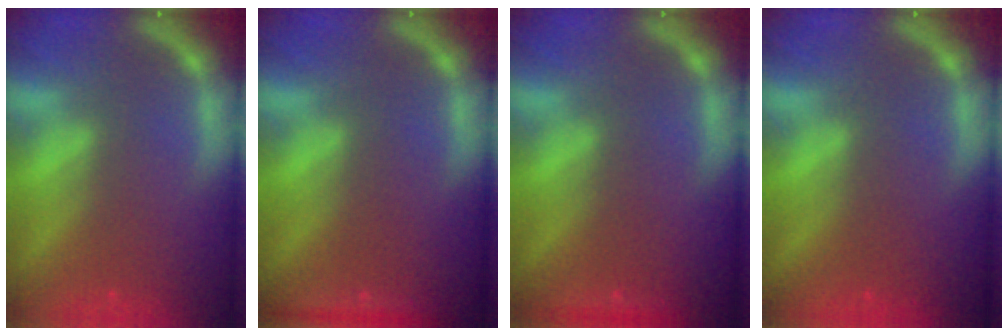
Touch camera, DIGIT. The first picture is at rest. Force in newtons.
{"total": 1.9}
{"total": 0.9}
{"total": 0.0}